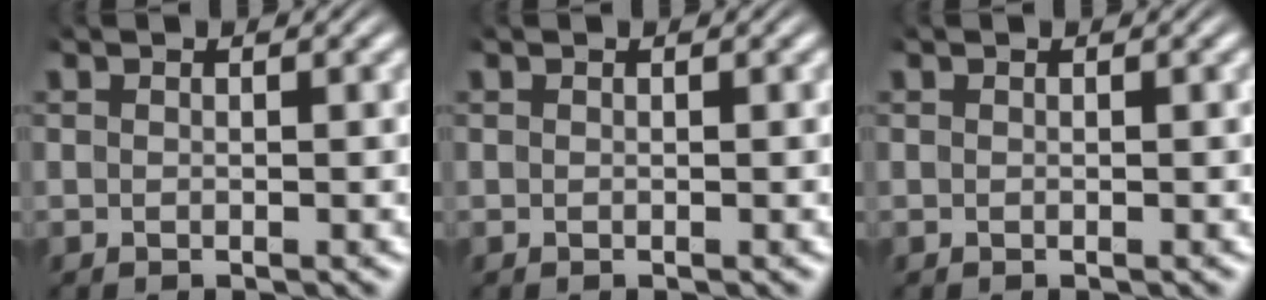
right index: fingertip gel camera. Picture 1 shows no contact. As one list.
[{"total": 0.0}, {"total": 0.0}]